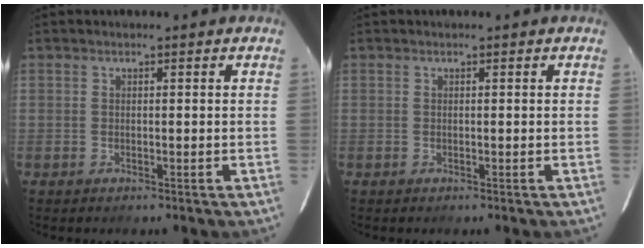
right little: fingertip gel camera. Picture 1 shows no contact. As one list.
[{"total": 0.0}]